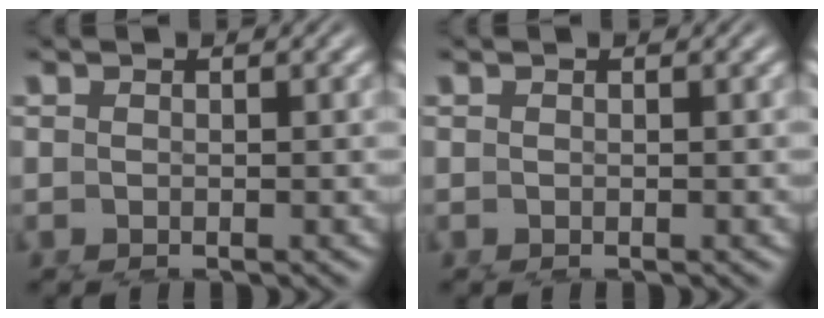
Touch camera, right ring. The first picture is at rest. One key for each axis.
{"total": 0.0}